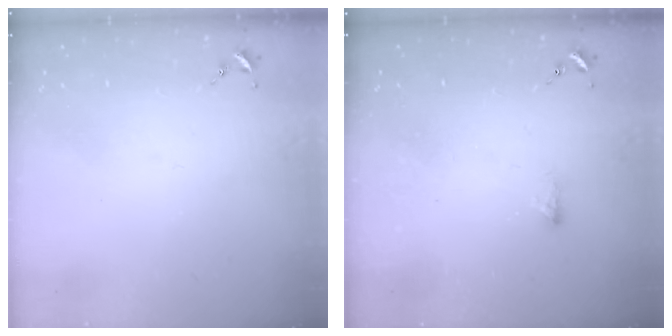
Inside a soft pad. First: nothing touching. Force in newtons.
{"total": 2.7, "press": 2.6, "slide": 0.5}